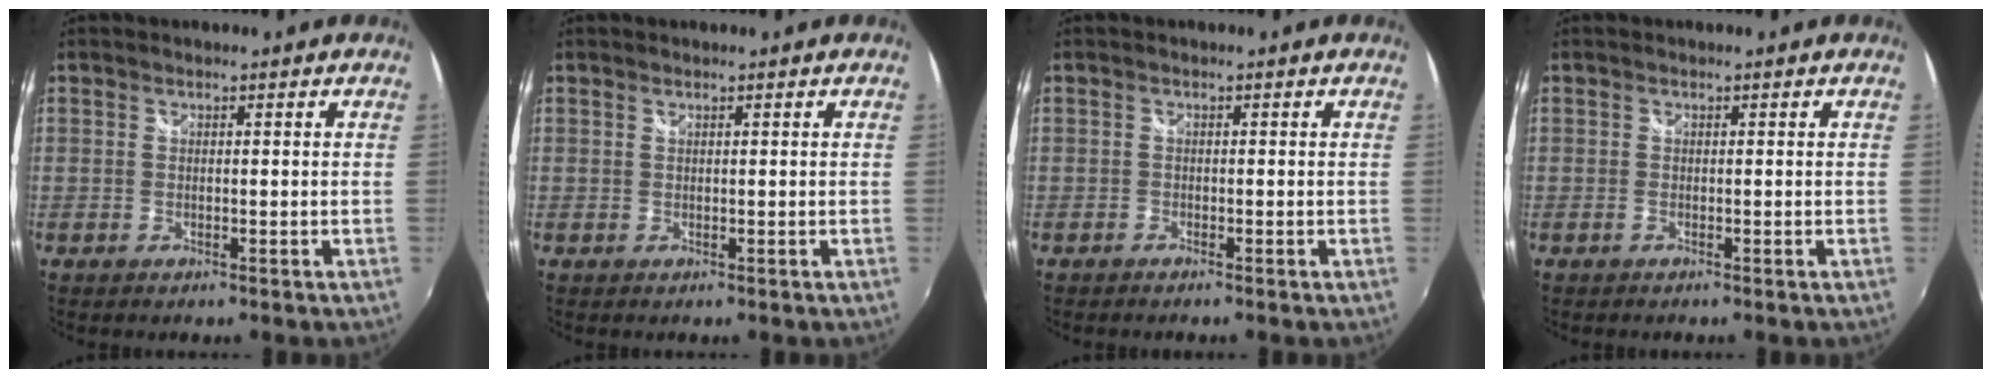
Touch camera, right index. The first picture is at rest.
{"total": 0.0}
{"total": 0.6, "force": [-0.6, 0.2, 0.1], "torque": [-0.004, -0.002, -0.015]}
{"total": 0.0}